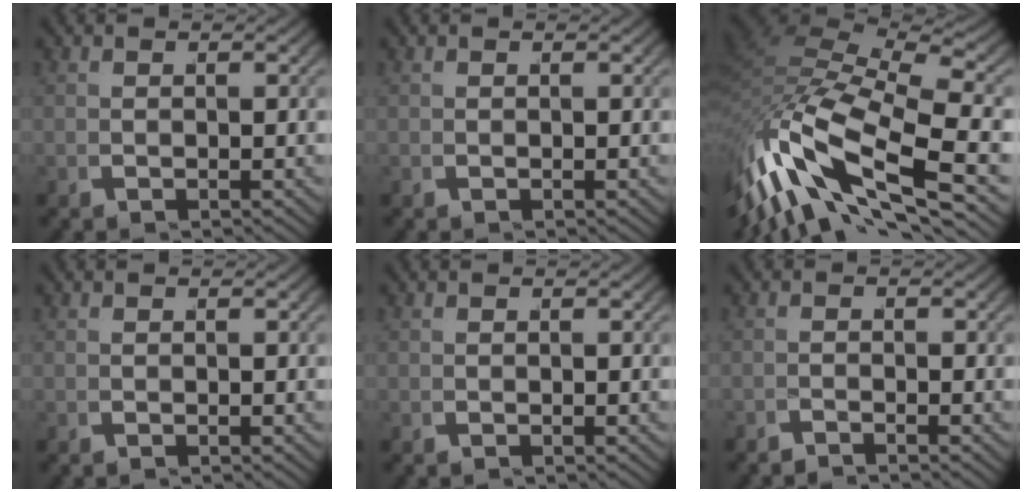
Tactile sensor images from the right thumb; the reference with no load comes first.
{"total": 0.0}
{"total": 12.9, "force": [0.8, 6.8, 11.0], "torque": [-0.259, -0.010, 0.029]}
{"total": 0.0}
{"total": 0.0}
{"total": 1.0, "force": [-0.9, -0.2, -0.3], "torque": [0.012, 0.001, -0.022]}